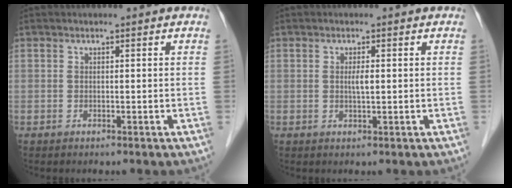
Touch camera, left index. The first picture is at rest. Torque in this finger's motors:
{"motor_torque": [0.28, 0.14, 0.04, 0.01]}